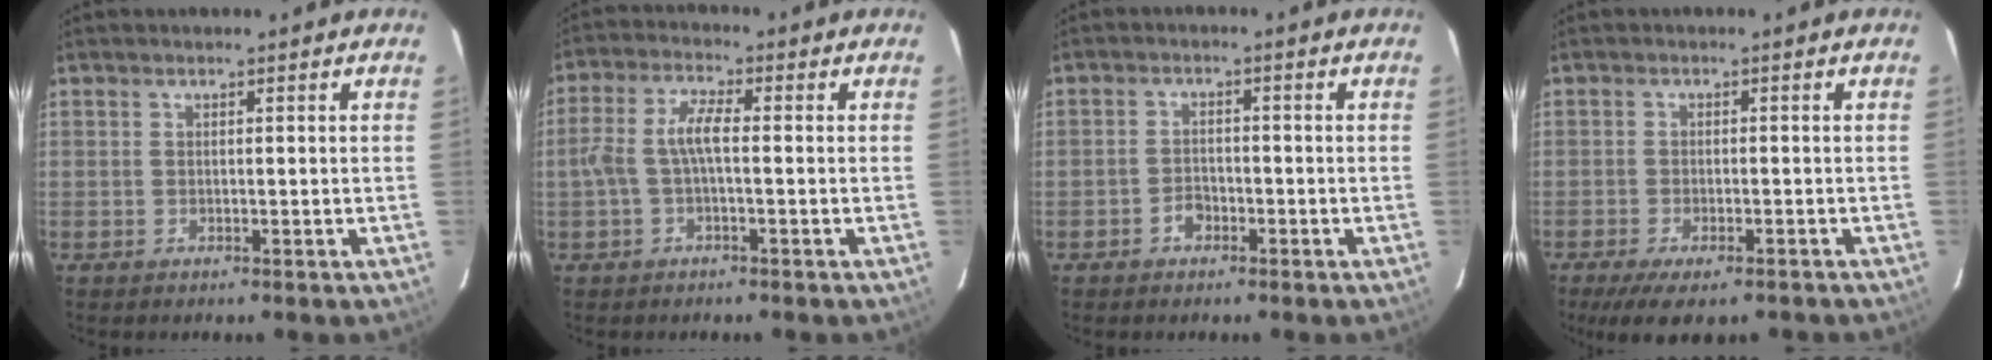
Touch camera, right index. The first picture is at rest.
{"total": 5.5, "force": [-0.8, 1.5, 5.2], "torque": [-0.113, 0.016, -0.014]}
{"total": 2.7, "force": [-1.7, 1.8, 1.1], "torque": [-0.021, 0.008, -0.027]}
{"total": 9.2, "force": [-6.8, 2.8, 5.5], "torque": [-0.121, -0.036, -0.108]}